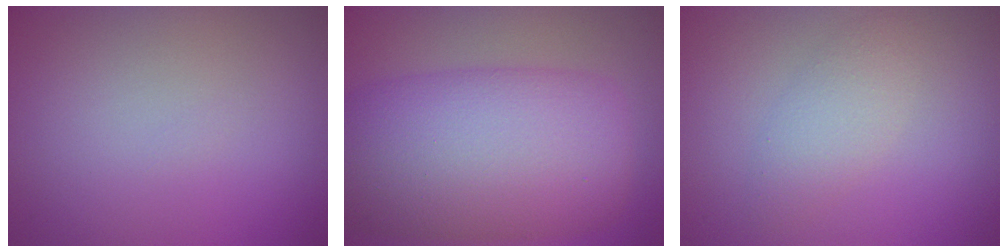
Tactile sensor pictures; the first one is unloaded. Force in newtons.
{"total": 11.7, "press": 11.7, "slide": 0.1}
{"total": 2.2, "press": 2.2, "slide": 0.0}